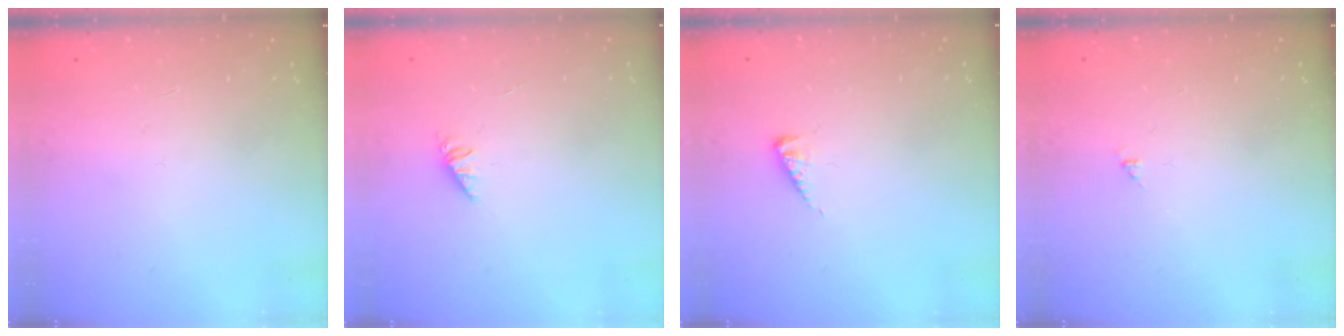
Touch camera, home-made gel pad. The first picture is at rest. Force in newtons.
{"total": 1.1, "press": 1.0, "slide": 0.3}
{"total": 2.9, "press": 2.9, "slide": 0.2}
{"total": 1.0, "press": 1.0, "slide": 0.2}